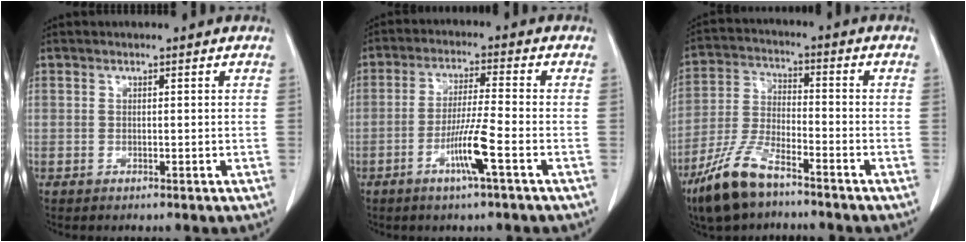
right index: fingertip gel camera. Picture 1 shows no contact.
{"total": 7.0, "force": [-3.0, -0.7, 6.3], "torque": [-0.123, -0.008, -0.059]}
{"total": 10.6, "force": [-7.6, 3.0, 6.7], "torque": [-0.150, -0.014, -0.148]}